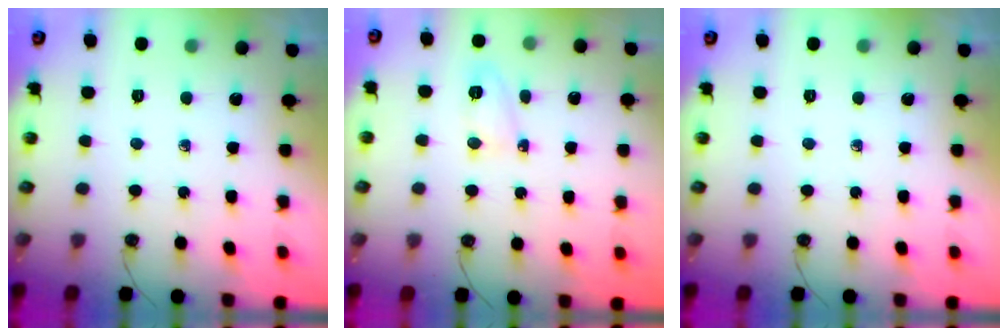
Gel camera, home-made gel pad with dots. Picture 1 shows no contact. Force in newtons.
{"total": 3.9, "press": 3.7, "slide": 1.4}
{"total": 0.0}